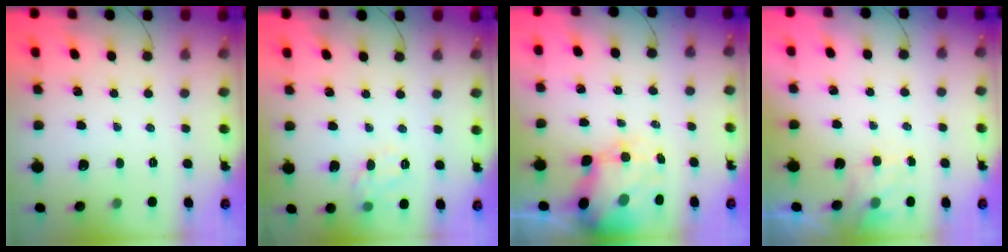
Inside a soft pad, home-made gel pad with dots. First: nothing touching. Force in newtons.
{"total": 9.1, "press": 9.1, "slide": 0.6}
{"total": 8.5, "press": 8.2, "slide": 2.4}
{"total": 3.2, "press": 2.8, "slide": 1.4}